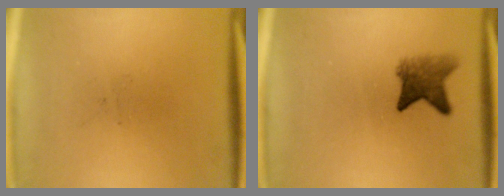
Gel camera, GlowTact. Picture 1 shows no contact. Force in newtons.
{"total": 4.3}